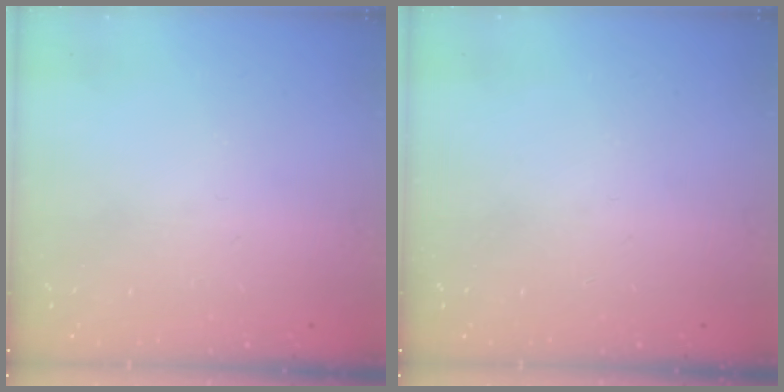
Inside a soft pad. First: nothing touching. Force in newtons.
{"total": 0.0}